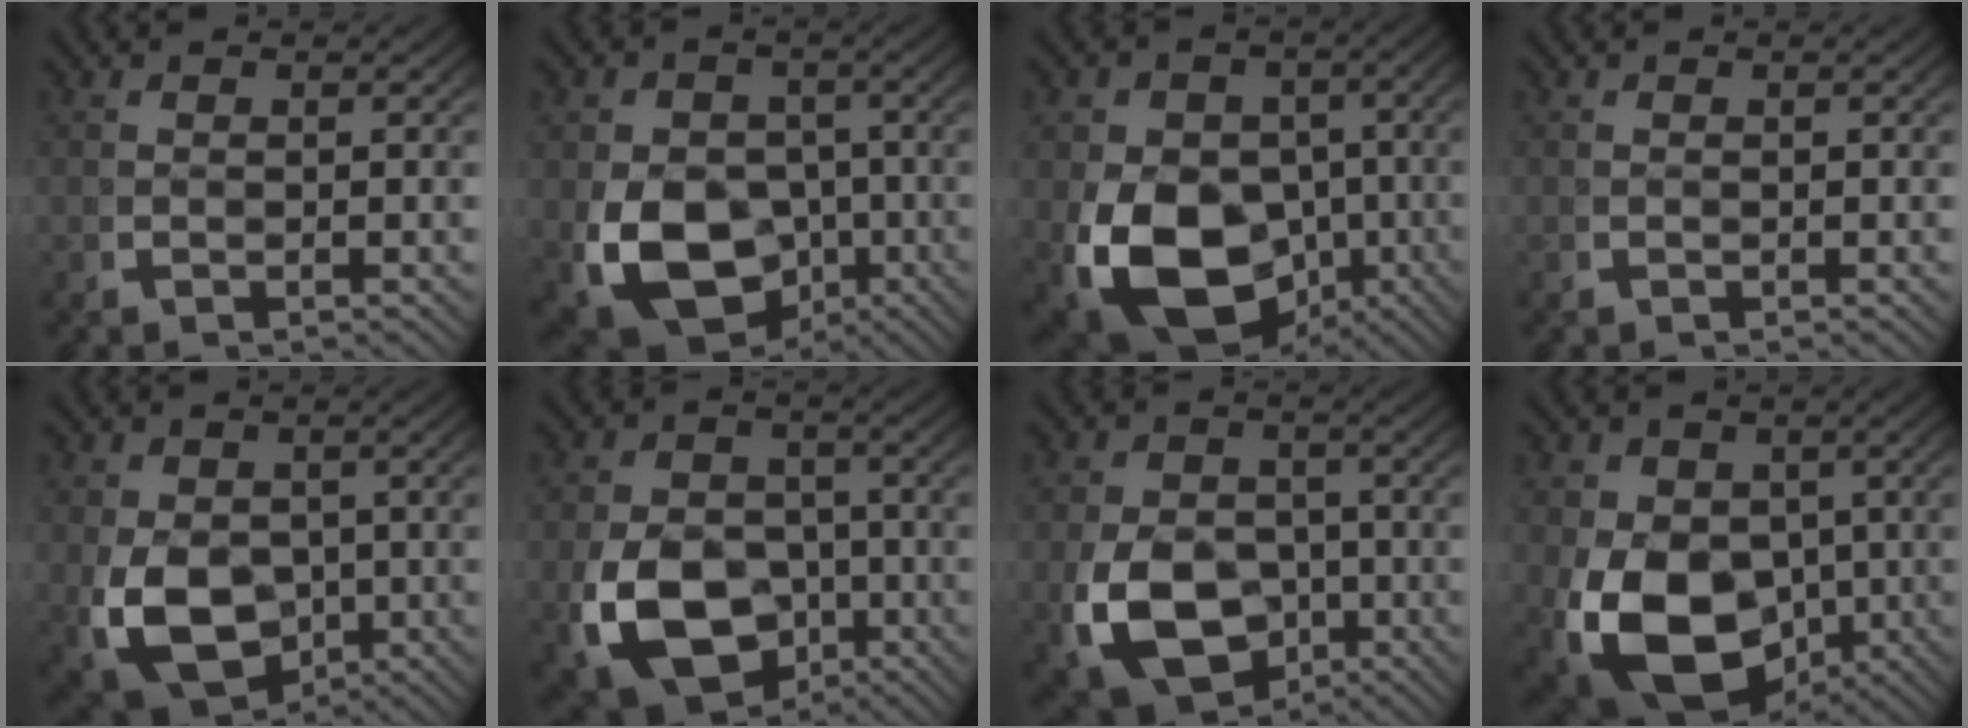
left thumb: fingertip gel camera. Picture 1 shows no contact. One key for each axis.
{"total": 12.4, "fx": -3.6, "fy": 9.6, "fz": 7.0, "tx": -0.152, "ty": -0.068, "tz": -0.028}
{"total": 15.3, "fx": -3.5, "fy": 11.5, "fz": 9.5, "tx": -0.199, "ty": -0.084, "tz": -0.020}
{"total": 0.0}
{"total": 9.8, "fx": -2.1, "fy": 7.5, "fz": 6.0, "tx": -0.141, "ty": -0.064, "tz": -0.003}
{"total": 12.4, "fx": -4.3, "fy": 9.7, "fz": 6.3, "tx": -0.142, "ty": -0.065, "tz": -0.045}
{"total": 10.8, "fx": -3.5, "fy": 8.4, "fz": 5.7, "tx": -0.127, "ty": -0.058, "tz": -0.033}
{"total": 12.7, "fx": -2.9, "fy": 9.3, "fz": 8.0, "tx": -0.185, "ty": -0.082, "tz": -0.008}